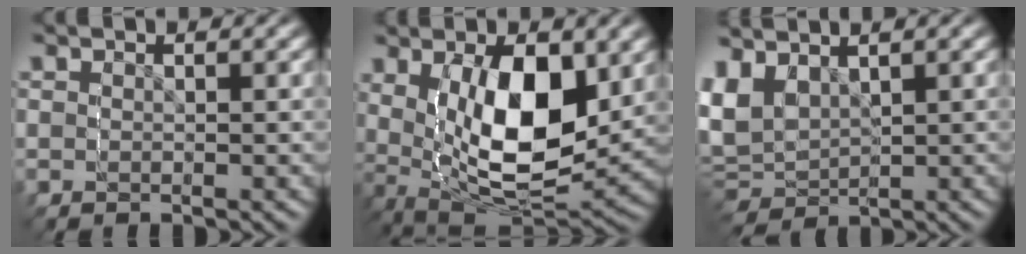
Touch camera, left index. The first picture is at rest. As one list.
[{"total": 11.3, "force": [2.6, 8.0, 7.5], "torque": [-0.163, -0.017, 0.045]}, {"total": 8.3, "force": [-0.1, 7.9, 2.6], "torque": [-0.095, -0.034, 0.016]}]